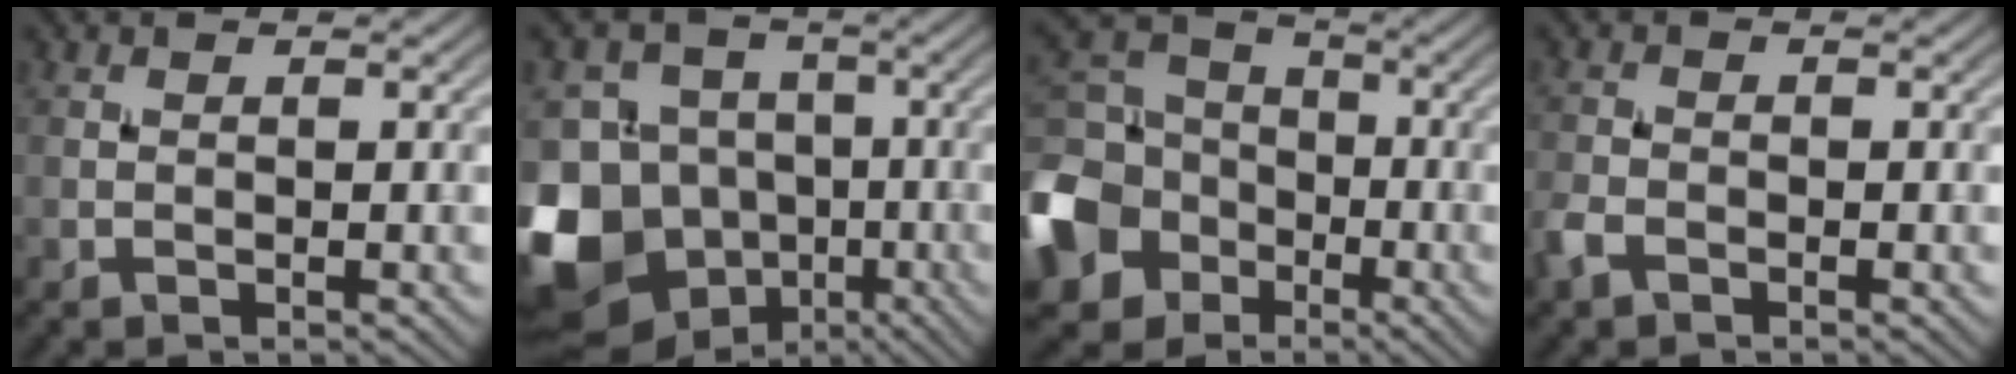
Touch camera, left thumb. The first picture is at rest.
{"total": 15.1, "force": [-6.2, 12.1, 6.6], "torque": [-0.199, -0.005, -0.130]}
{"total": 16.0, "force": [-5.4, 13.1, 7.4], "torque": [-0.242, -0.032, -0.121]}
{"total": 2.5, "force": [-1.7, 1.4, 1.3], "torque": [-0.034, -0.004, -0.043]}